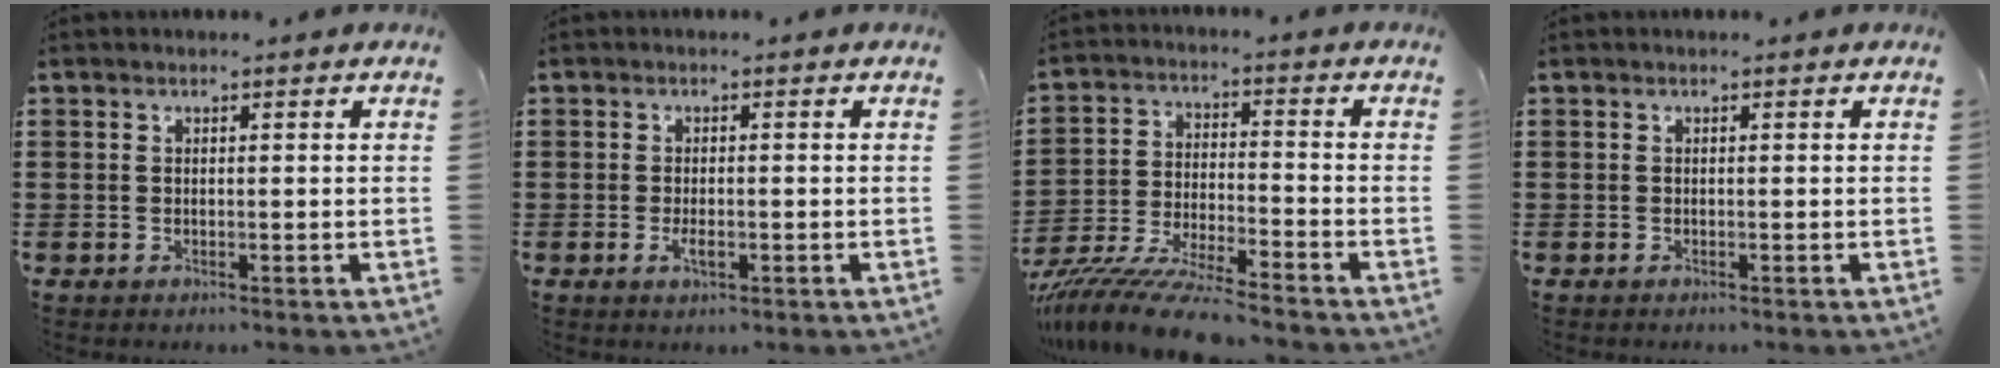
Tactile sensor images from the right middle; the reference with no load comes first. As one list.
[{"total": 2.1, "force": [-0.7, 0.9, 1.8], "torque": [-0.043, -0.004, -0.015]}, {"total": 9.8, "force": [-9.0, 0.3, 3.8], "torque": [-0.076, 0.006, -0.178]}, {"total": 0.0}]